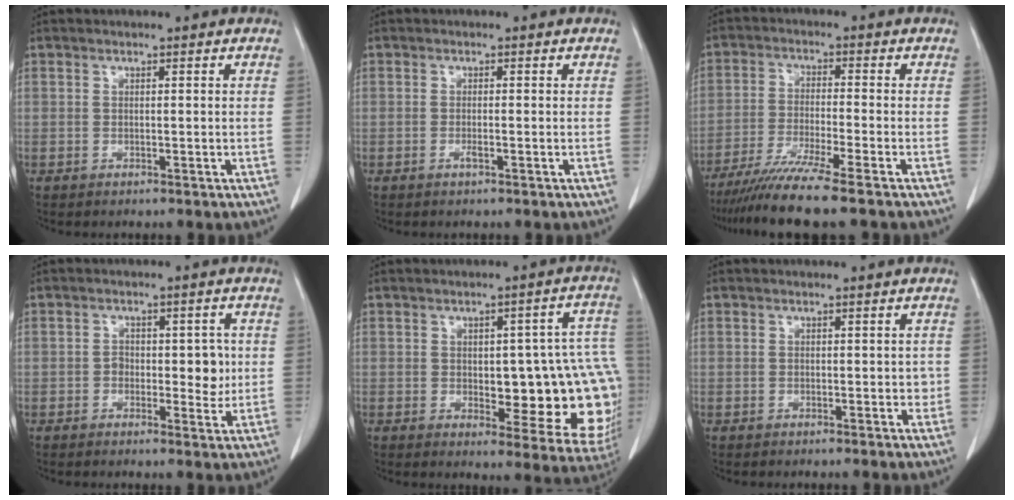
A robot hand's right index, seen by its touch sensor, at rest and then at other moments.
{"total": 1.0, "force": [-0.5, 0.0, 0.9], "torque": [-0.019, 0.001, -0.008]}
{"total": 10.2, "force": [-8.0, -1.5, 6.0], "torque": [-0.097, -0.032, -0.134]}
{"total": 5.1, "force": [-0.3, 2.9, 4.1], "torque": [-0.041, 0.006, -0.003]}
{"total": 19.7, "force": [-2.2, 6.6, 18.4], "torque": [-0.145, 0.033, 0.000]}
{"total": 1.2, "force": [-0.3, 0.8, 0.9], "torque": [-0.003, 0.004, -0.003]}